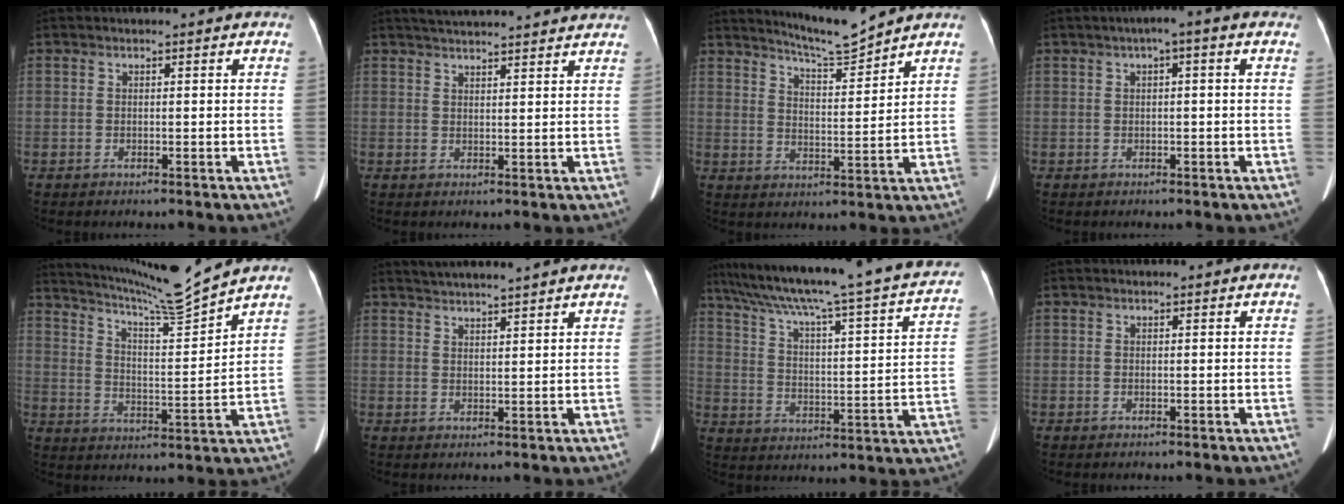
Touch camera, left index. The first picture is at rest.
{"total": 13.4, "force": [12.5, 0.9, 4.7], "torque": [-0.074, 0.035, 0.164]}
{"total": 6.8, "force": [6.6, -1.1, 1.5], "torque": [-0.036, -0.019, 0.119]}
{"total": 2.8, "force": [1.0, 0.3, 2.6], "torque": [-0.037, 0.018, 0.012]}
{"total": 12.5, "force": [11.6, -2.8, 3.8], "torque": [-0.078, -0.036, 0.193]}
{"total": 8.1, "force": [7.4, -0.3, 3.2], "torque": [-0.054, 0.027, 0.105]}
{"total": 29.9, "force": [24.4, 2.0, 17.2], "torque": [-0.267, -0.022, 0.323]}
{"total": 0.0}